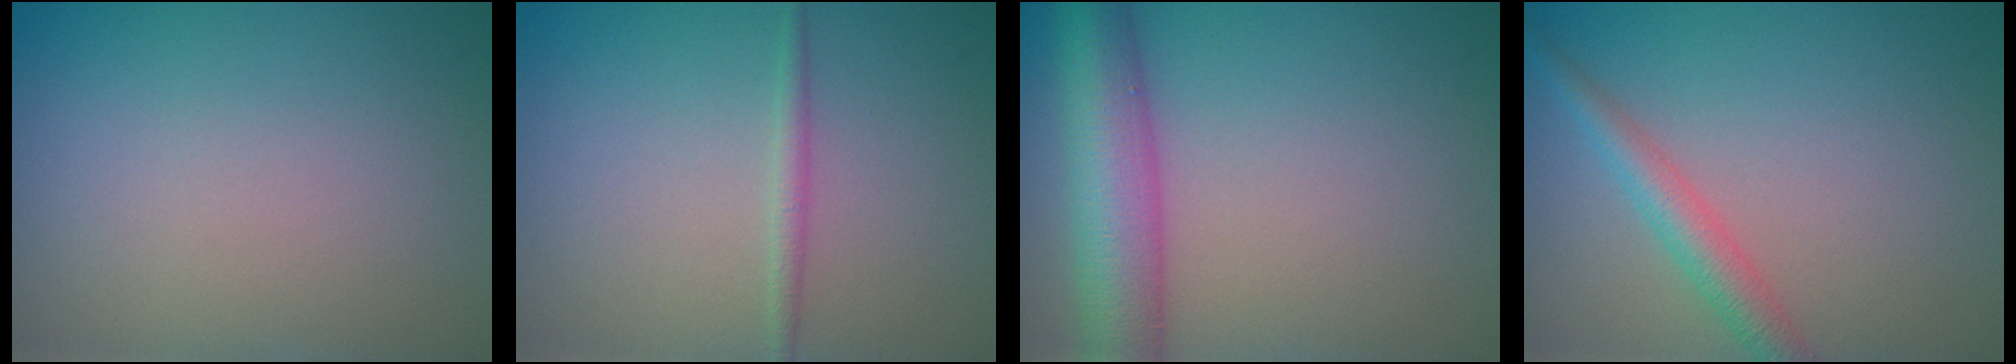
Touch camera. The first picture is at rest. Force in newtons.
{"total": 1.1, "press": 1.1, "slide": 0.0}
{"total": 7.3, "press": 7.3, "slide": 0.3}
{"total": 2.8, "press": 2.8, "slide": 0.1}